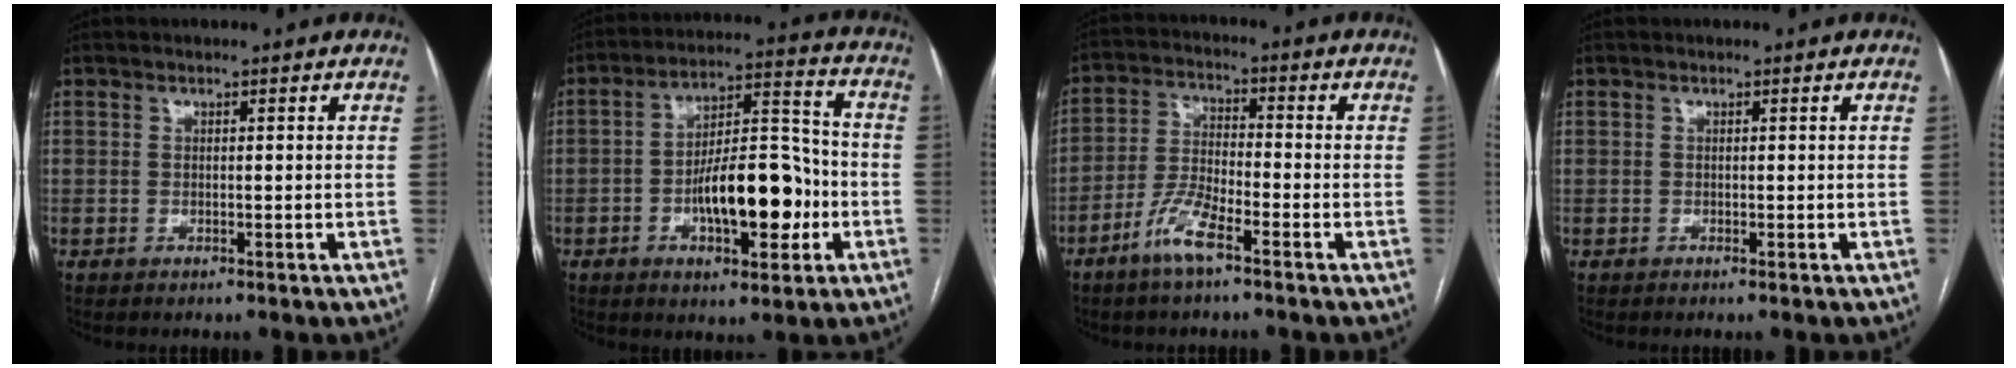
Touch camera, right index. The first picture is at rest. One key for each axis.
{"total": 14.0, "fx": -3.8, "fy": 4.9, "fz": 12.5, "tx": -0.206, "ty": 0.021, "tz": -0.056}
{"total": 6.7, "fx": -4.3, "fy": 1.5, "fz": 5.0, "tx": -0.109, "ty": -0.002, "tz": -0.087}
{"total": 0.0}